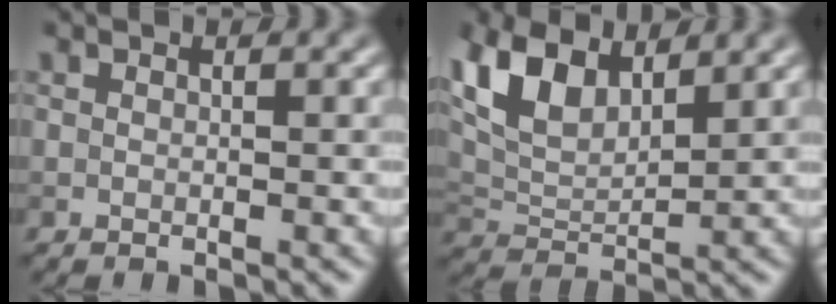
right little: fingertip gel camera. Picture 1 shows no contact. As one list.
[{"total": 7.4, "force": [4.2, 3.6, 4.9], "torque": [-0.111, 0.012, 0.080]}]